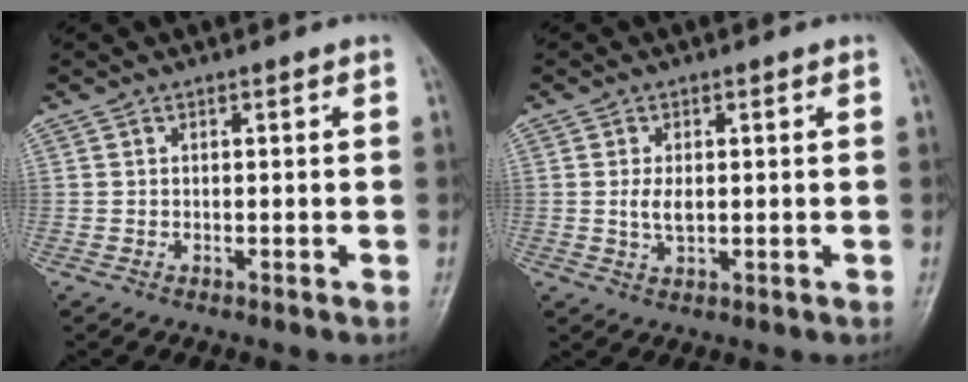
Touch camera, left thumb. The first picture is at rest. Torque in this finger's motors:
{"motor_torque": [-0.02, 0.28, 0.25, 0.29, 0.02]}